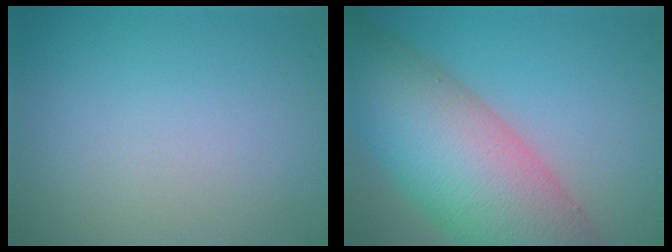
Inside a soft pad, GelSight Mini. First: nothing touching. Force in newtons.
{"total": 13.6, "press": 13.6, "slide": 0.7}